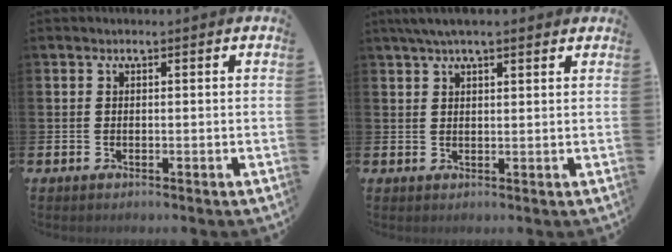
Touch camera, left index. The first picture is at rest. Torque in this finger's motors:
{"motor_torque": [0.15, -1.16, 0.92, 0.21]}